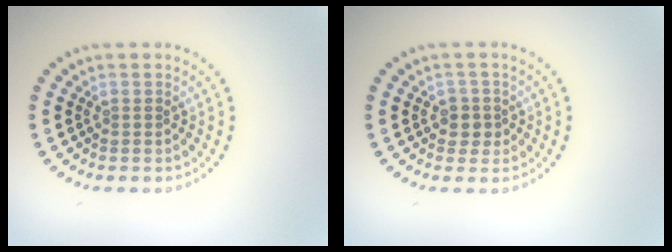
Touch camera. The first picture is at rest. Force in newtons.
{"total": 1.7, "press": 1.5, "slide": 0.7}